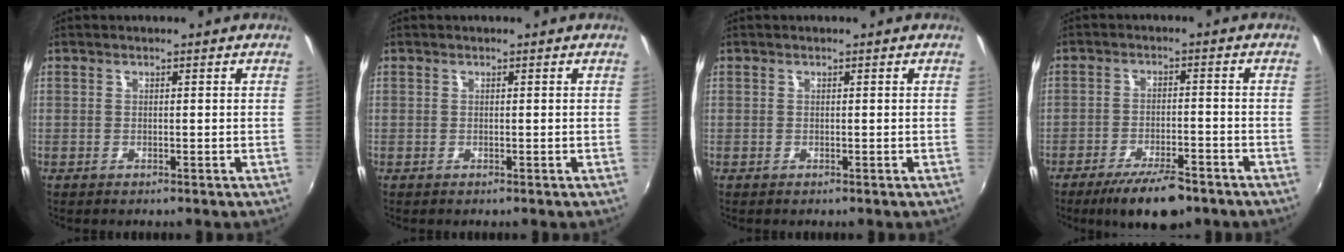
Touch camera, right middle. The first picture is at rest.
{"total": 0.0}
{"total": 0.0}
{"total": 9.9, "force": [-7.3, 3.1, 5.9], "torque": [-0.124, -0.012, -0.115]}